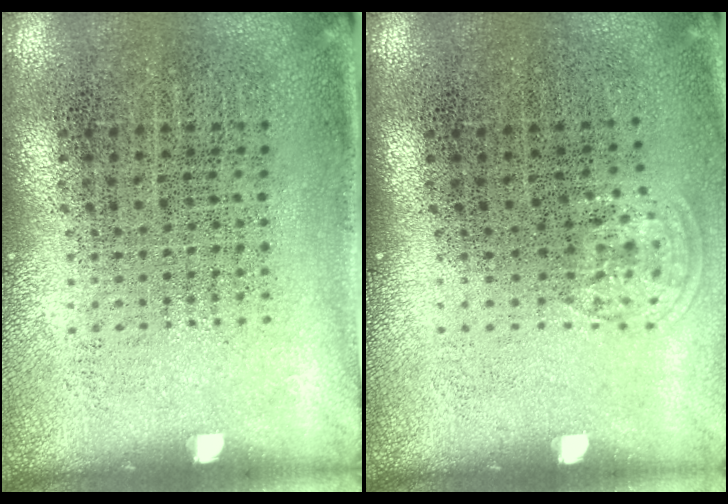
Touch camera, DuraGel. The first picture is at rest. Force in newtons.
{"total": 0.7, "press": 0.6, "slide": 0.4}